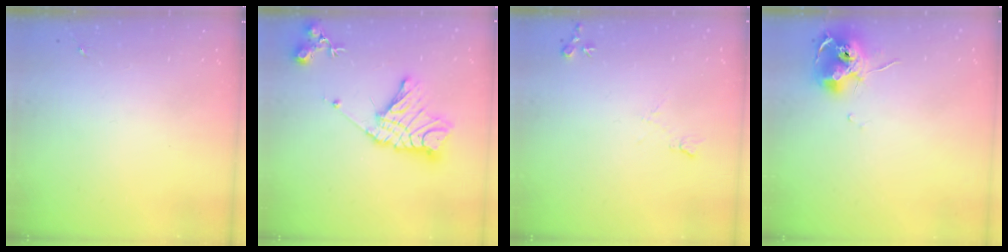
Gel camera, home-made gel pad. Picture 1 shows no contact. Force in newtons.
{"total": 17.0, "press": 16.9, "slide": 1.3}
{"total": 6.9, "press": 6.8, "slide": 1.0}
{"total": 11.2, "press": 11.1, "slide": 1.1}